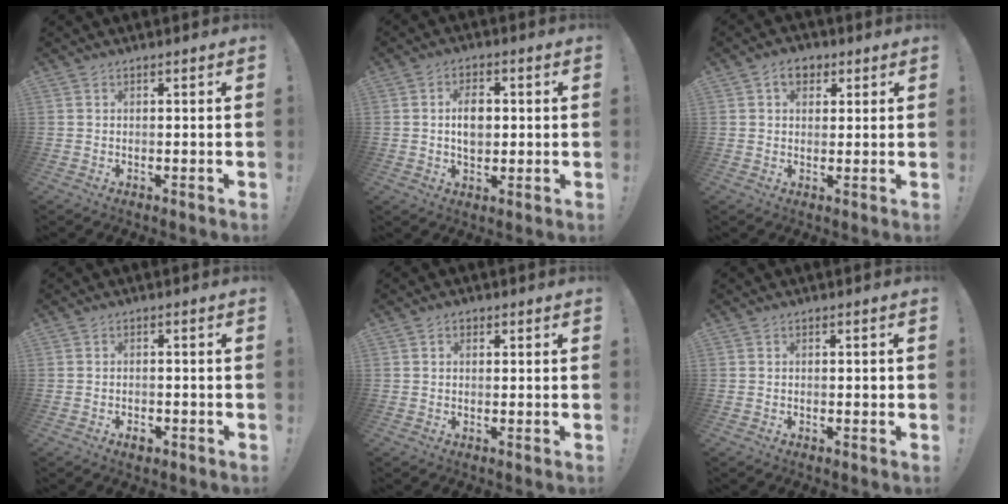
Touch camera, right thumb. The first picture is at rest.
{"total": 7.0, "force": [0.4, 4.8, 5.1], "torque": [-0.082, 0.006, 0.004]}
{"total": 5.7, "force": [2.5, 4.1, 3.1], "torque": [-0.041, 0.002, 0.045]}
{"total": 2.3, "force": [-1.7, 1.3, 1.1], "torque": [-0.004, 0.007, -0.029]}
{"total": 1.2, "force": [0.2, 1.0, 0.6], "torque": [-0.008, 0.002, 0.003]}
{"total": 0.7, "force": [-0.3, 0.6, 0.4], "torque": [-0.007, 0.004, -0.004]}